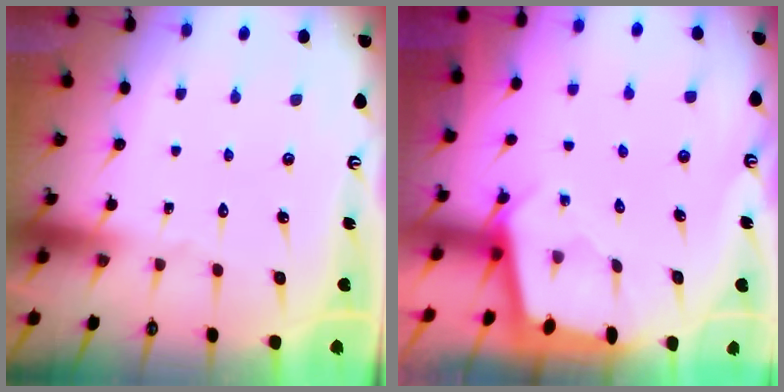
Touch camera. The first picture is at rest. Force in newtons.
{"total": 1.8, "press": 1.8, "slide": 0.1}